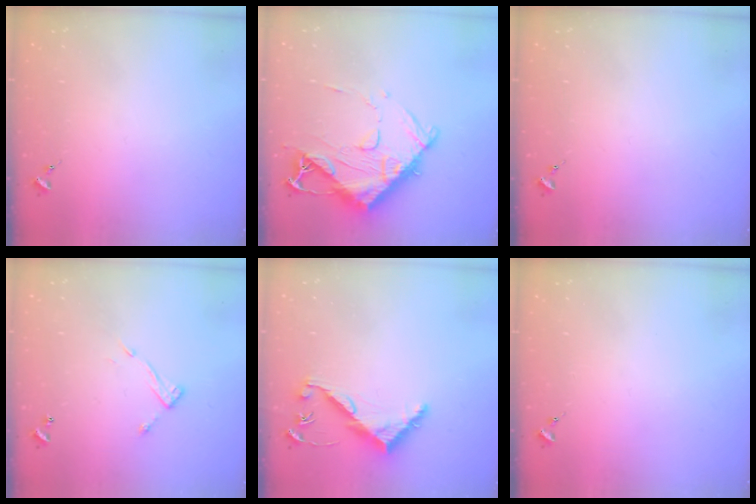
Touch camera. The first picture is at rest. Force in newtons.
{"total": 15.6, "press": 15.6, "slide": 1.1}
{"total": 0.0}
{"total": 7.9, "press": 7.9, "slide": 0.3}
{"total": 7.5, "press": 7.5, "slide": 0.5}
{"total": 0.0}